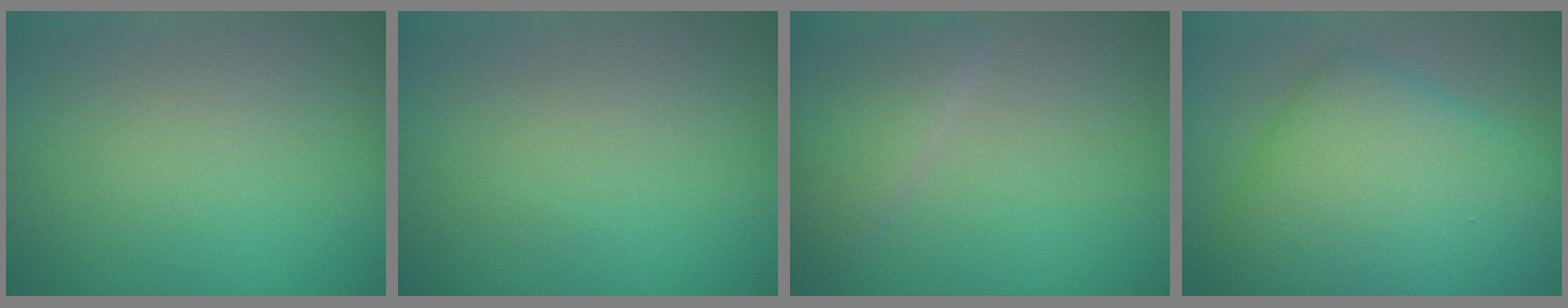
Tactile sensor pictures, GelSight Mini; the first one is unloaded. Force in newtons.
{"total": 0.0}
{"total": 4.0, "press": 4.0, "slide": 0.1}
{"total": 11.4, "press": 11.4, "slide": 0.1}